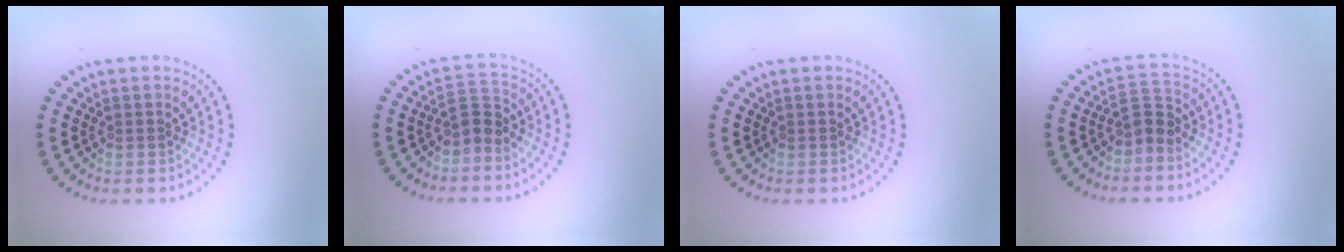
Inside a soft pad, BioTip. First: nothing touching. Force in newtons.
{"total": 2.3, "press": 1.6, "slide": 1.6}
{"total": 0.0}
{"total": 2.2, "press": 1.5, "slide": 1.6}